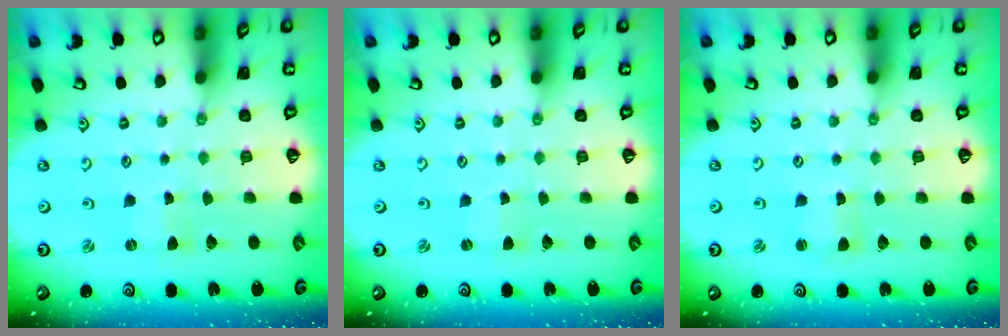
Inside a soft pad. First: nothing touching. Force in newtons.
{"total": 0.7, "press": 0.7, "slide": 0.1}
{"total": 1.5, "press": 1.5, "slide": 0.1}